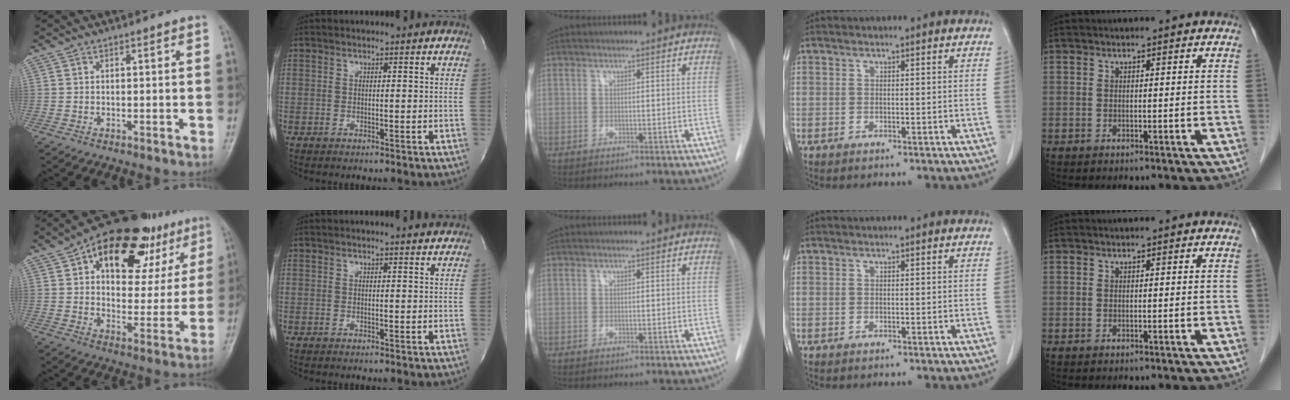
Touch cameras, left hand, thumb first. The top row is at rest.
{"thumb": {"total": 24.0, "force": [12.3, 12.8, 16.2], "torque": [-0.182, -0.006, 0.179]}, "index": {"total": 1.3, "force": [1.3, -0.1, 0.1], "torque": [-0.008, -0.007, 0.009]}}